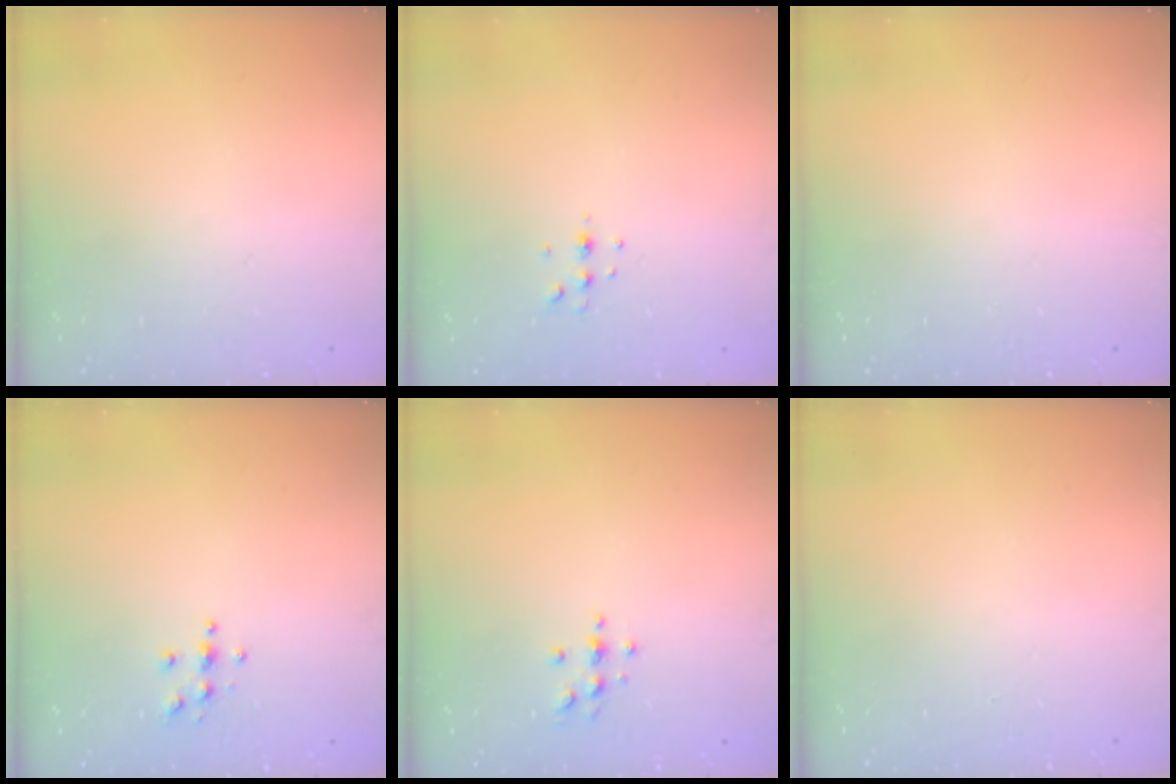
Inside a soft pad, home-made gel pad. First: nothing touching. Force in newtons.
{"total": 3.7, "press": 3.6, "slide": 0.7}
{"total": 0.0}
{"total": 3.8, "press": 3.8, "slide": 0.4}
{"total": 3.3, "press": 3.3, "slide": 0.4}
{"total": 0.0}